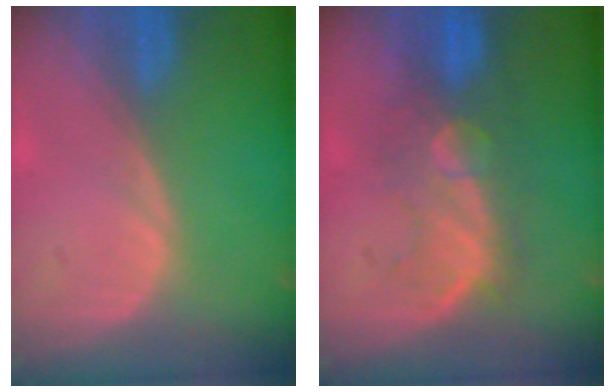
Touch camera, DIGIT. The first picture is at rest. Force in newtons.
{"total": 9.0, "press": 8.3, "slide": 3.4}